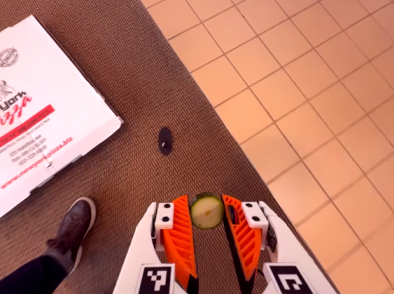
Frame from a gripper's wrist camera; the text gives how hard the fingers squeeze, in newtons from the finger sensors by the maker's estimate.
{"total": 6.1, "left": 5.8, "right": 6.4}